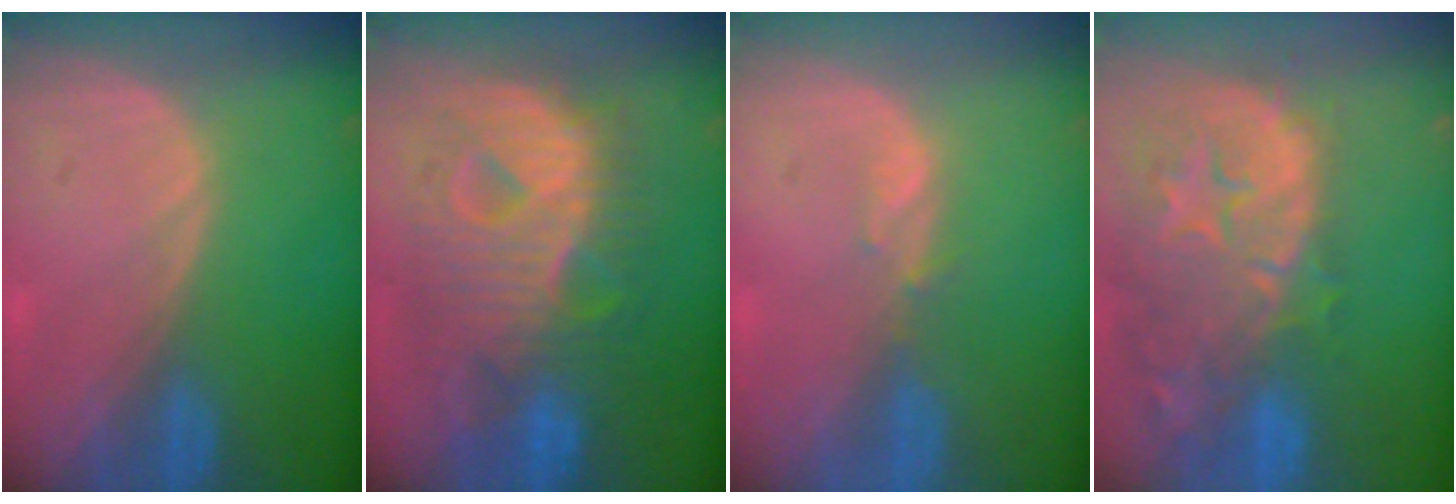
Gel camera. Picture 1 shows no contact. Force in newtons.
{"total": 12.7, "press": 12.7, "slide": 1.3}
{"total": 1.1, "press": 1.1, "slide": 0.2}
{"total": 15.0, "press": 12.0, "slide": 9.1}